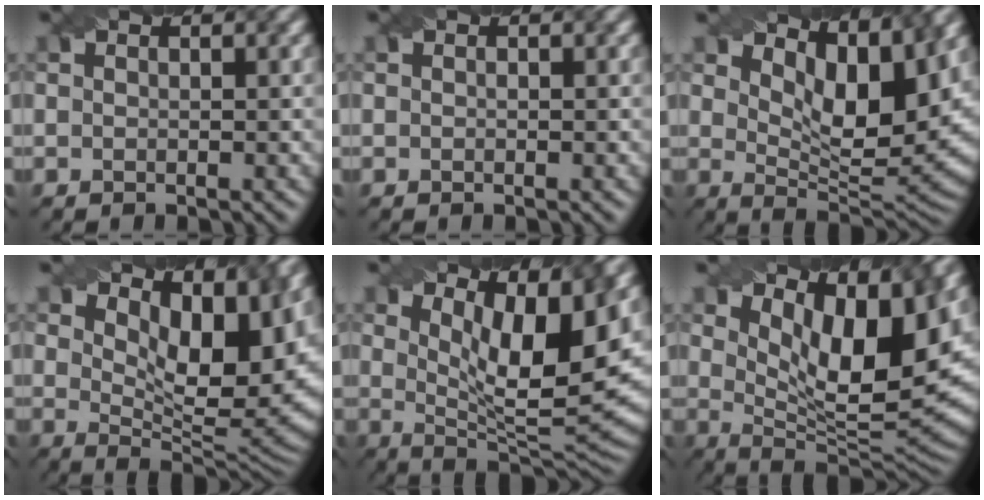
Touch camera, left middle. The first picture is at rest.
{"total": 0.0}
{"total": 9.0, "force": [4.5, 3.3, 7.0], "torque": [-0.116, -0.007, 0.079]}
{"total": 10.9, "force": [5.0, 4.3, 8.6], "torque": [-0.132, 0.002, 0.085]}
{"total": 10.5, "force": [3.9, 3.0, 9.3], "torque": [-0.138, -0.011, 0.068]}
{"total": 11.8, "force": [4.9, 4.3, 9.9], "torque": [-0.149, -0.006, 0.084]}